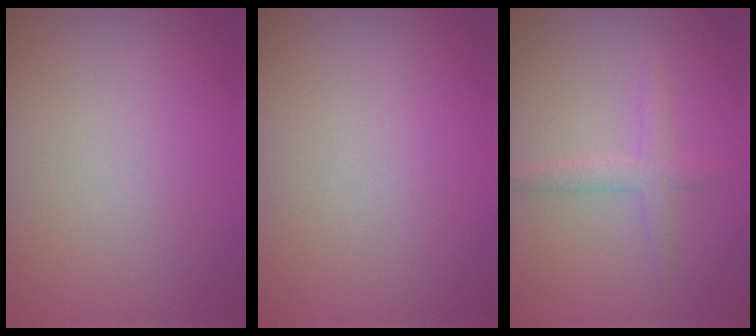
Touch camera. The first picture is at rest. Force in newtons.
{"total": 0.0}
{"total": 1.9, "press": 1.9, "slide": 0.2}